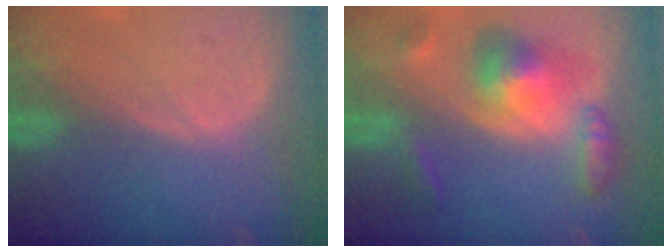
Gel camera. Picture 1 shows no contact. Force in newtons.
{"total": 8.2, "press": 8.2, "slide": 0.7}